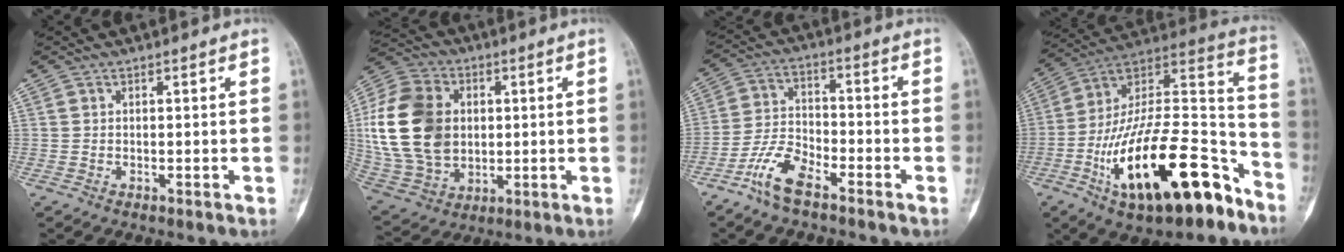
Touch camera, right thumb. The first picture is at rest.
{"total": 20.8, "force": [2.2, 15.4, 13.8], "torque": [-0.263, 0.003, 0.050]}
{"total": 8.4, "force": [-5.7, 3.2, 5.3], "torque": [-0.113, 0.031, -0.117]}
{"total": 30.0, "force": [-14.9, 12.0, 23.1], "torque": [-0.362, 0.082, -0.242]}